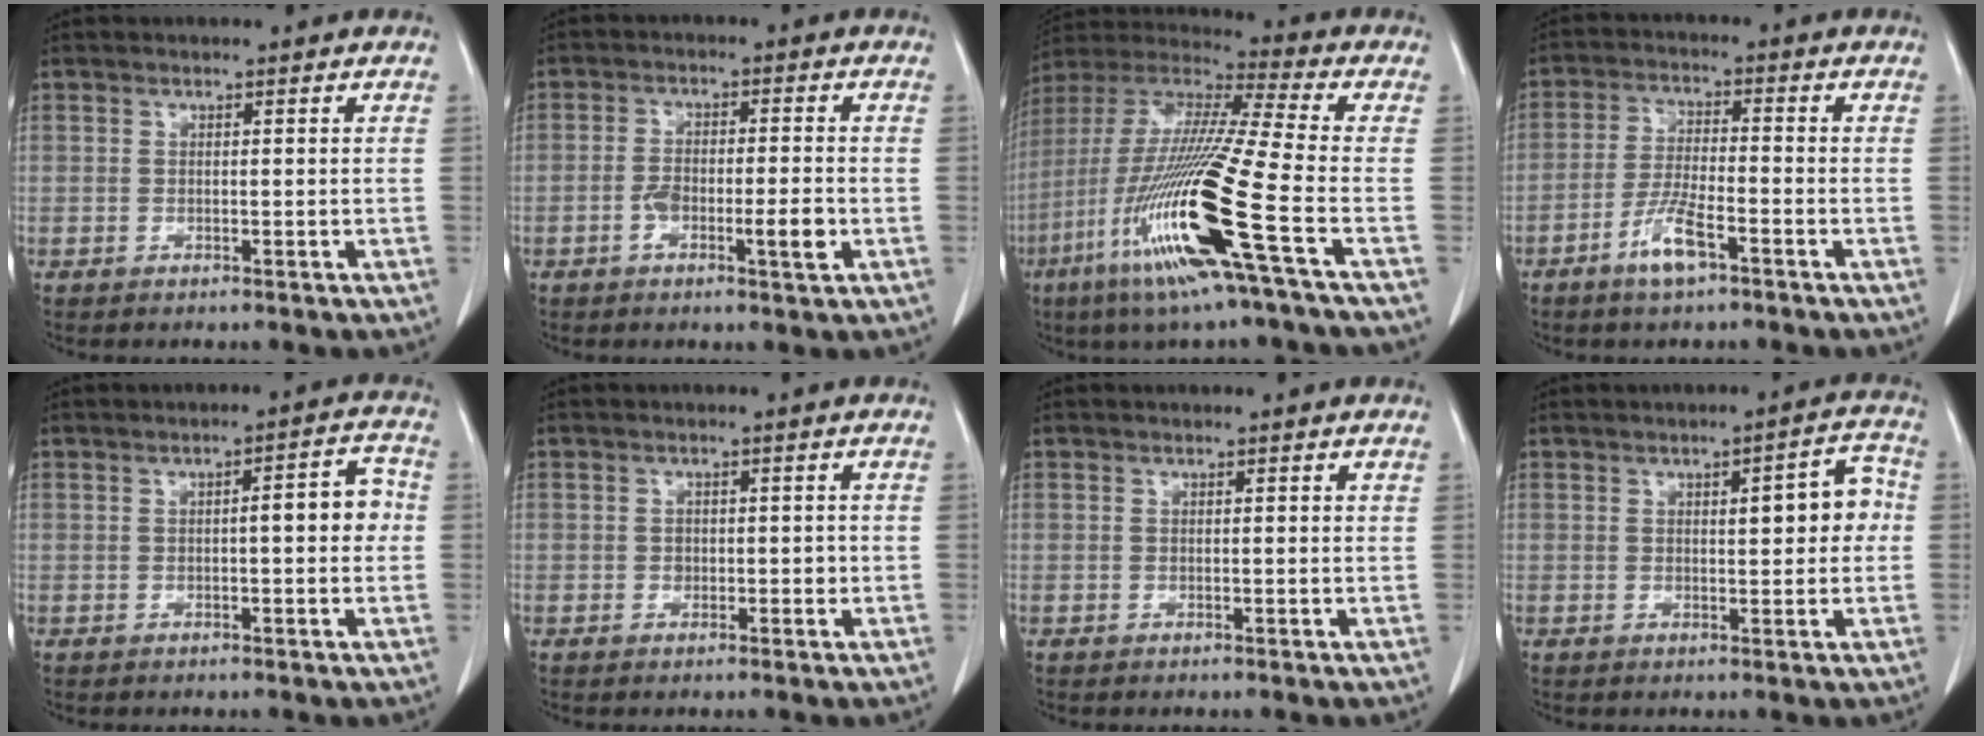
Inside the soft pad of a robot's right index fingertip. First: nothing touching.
{"total": 5.8, "force": [-1.9, 1.2, 5.4], "torque": [-0.092, 0.003, -0.031]}
{"total": 21.5, "force": [-8.0, -0.5, 19.9], "torque": [-0.430, -0.042, -0.165]}
{"total": 6.2, "force": [-3.7, 1.0, 4.9], "torque": [-0.101, -0.005, -0.071]}
{"total": 5.2, "force": [0.0, 1.3, 5.0], "torque": [-0.062, 0.020, -0.005]}
{"total": 1.6, "force": [-0.2, 1.3, 1.0], "torque": [-0.013, 0.003, -0.001]}
{"total": 0.0}
{"total": 6.2, "force": [0.8, 1.9, 5.8], "torque": [-0.071, 0.020, 0.010]}